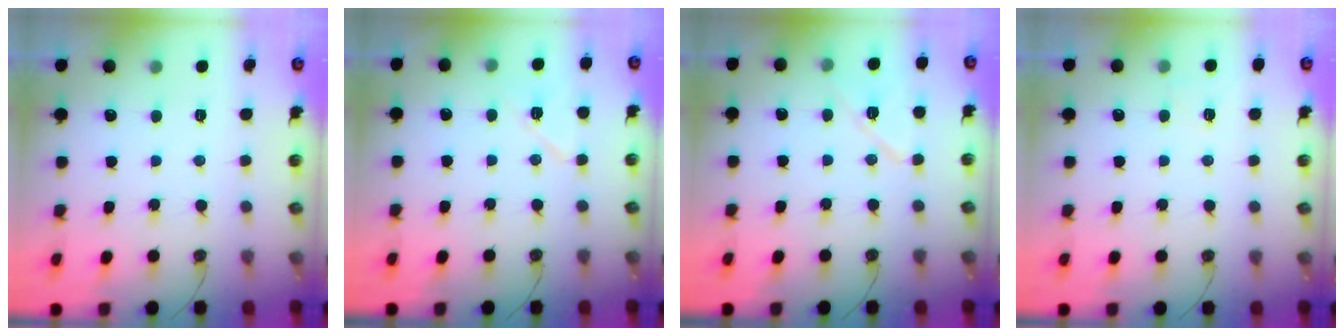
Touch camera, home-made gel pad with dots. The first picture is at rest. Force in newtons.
{"total": 7.9, "press": 7.7, "slide": 1.4}
{"total": 9.2, "press": 9.2, "slide": 0.9}
{"total": 3.6, "press": 3.4, "slide": 1.3}